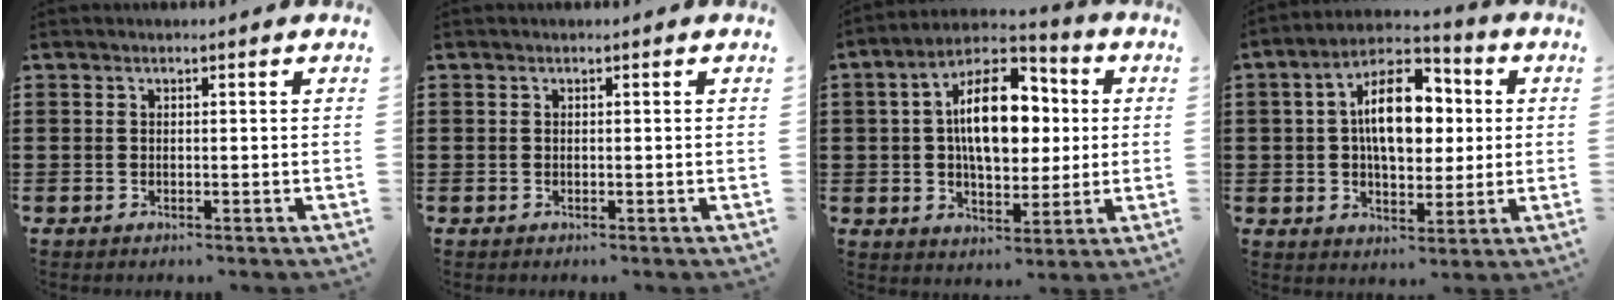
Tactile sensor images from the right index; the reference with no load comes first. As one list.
[{"total": 0.0}, {"total": 14.1, "force": [1.8, 7.8, 11.5], "torque": [-0.197, 0.009, 0.024]}, {"total": 12.6, "force": [1.9, 7.1, 10.3], "torque": [-0.169, 0.008, 0.025]}]